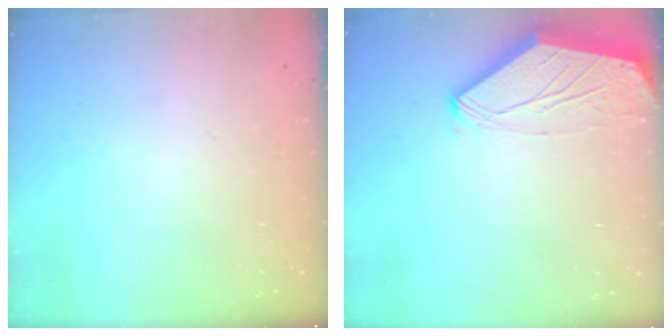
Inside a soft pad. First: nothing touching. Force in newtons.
{"total": 0.0}